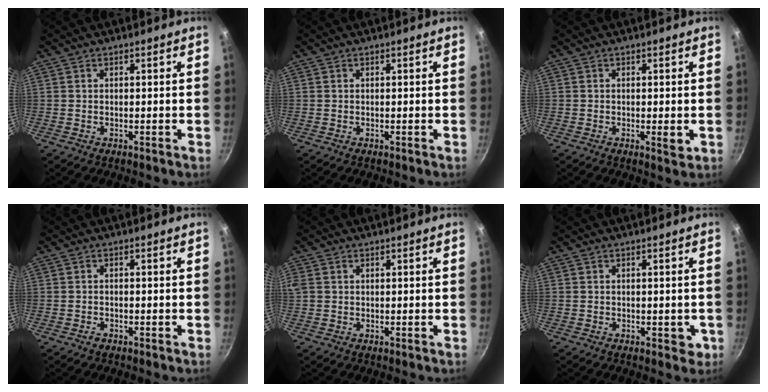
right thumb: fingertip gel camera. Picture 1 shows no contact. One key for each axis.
{"total": 0.0}
{"total": 2.2, "fx": -0.4, "fy": 0.7, "fz": 2.0, "tx": -0.027, "ty": -0.004, "tz": -0.005}
{"total": 0.6, "fx": -0.5, "fy": 0.3, "fz": 0.2, "tx": -0.003, "ty": 0.002, "tz": -0.010}
{"total": 2.4, "fx": 0.5, "fy": 2.0, "fz": 1.2, "tx": -0.041, "ty": 0.008, "tz": 0.014}
{"total": 2.3, "fx": -0.6, "fy": 1.5, "fz": 1.7, "tx": 0.002, "ty": 0.003, "tz": -0.004}